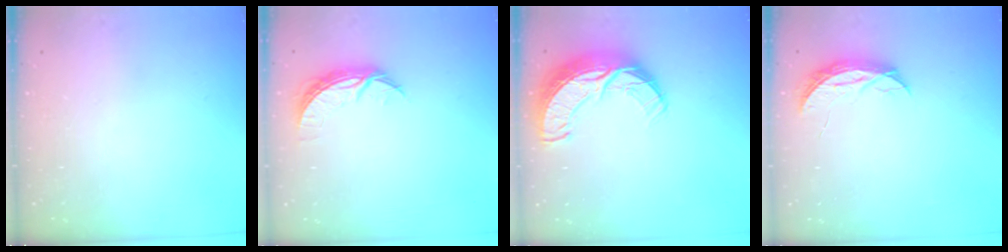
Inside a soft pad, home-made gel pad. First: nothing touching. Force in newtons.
{"total": 7.3, "press": 7.3, "slide": 0.4}
{"total": 12.5, "press": 12.4, "slide": 0.8}
{"total": 5.6, "press": 5.6, "slide": 0.6}